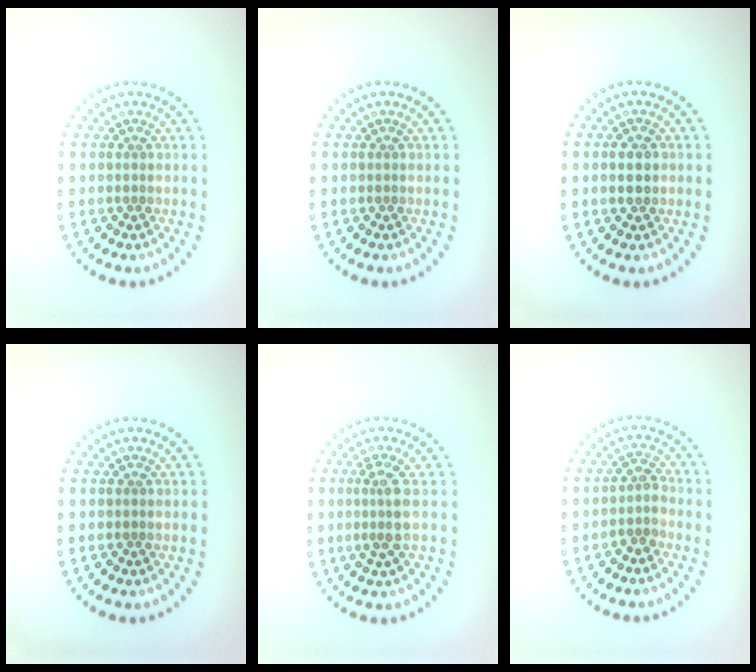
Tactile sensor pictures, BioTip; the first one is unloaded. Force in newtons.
{"total": 0.0}
{"total": 2.1, "press": 2.1, "slide": 0.0}
{"total": 0.0}
{"total": 2.3, "press": 1.9, "slide": 1.4}
{"total": 1.9, "press": 1.5, "slide": 1.2}